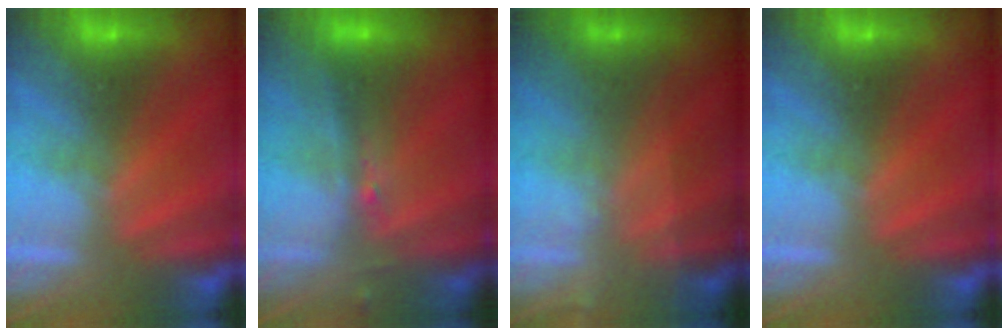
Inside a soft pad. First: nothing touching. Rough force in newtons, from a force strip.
{"total": 2.4}
{"total": 1.8}
{"total": 0.0}